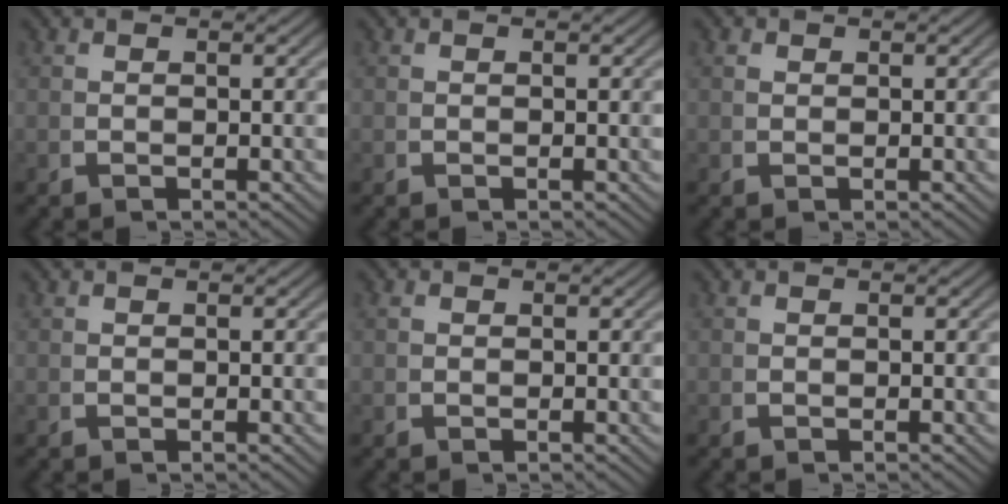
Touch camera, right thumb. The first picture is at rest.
{"total": 0.0}
{"total": 0.8, "force": [0.6, 0.5, 0.2], "torque": [-0.006, -0.004, 0.019]}
{"total": 0.0}
{"total": 0.7, "force": [0.3, 0.5, 0.2], "torque": [-0.008, -0.007, 0.010]}
{"total": 0.0}